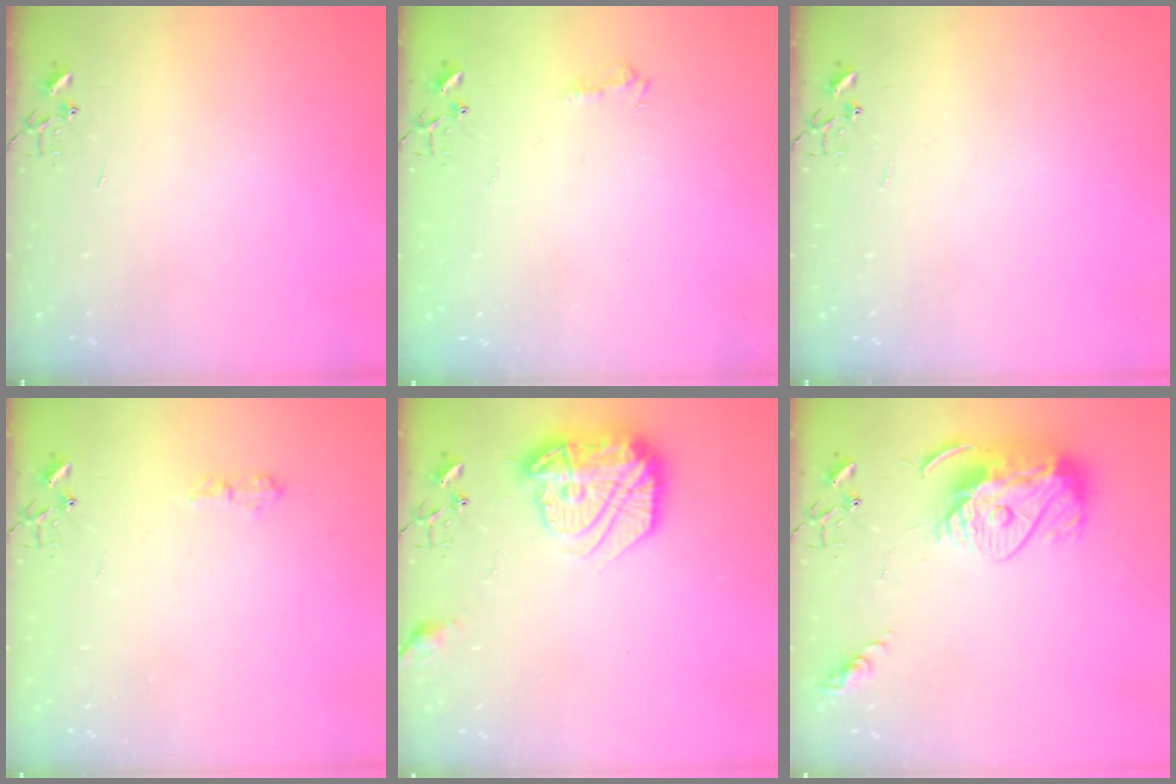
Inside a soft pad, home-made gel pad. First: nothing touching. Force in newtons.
{"total": 7.3, "press": 7.2, "slide": 0.8}
{"total": 0.0}
{"total": 5.4, "press": 5.4, "slide": 0.7}
{"total": 18.4, "press": 18.3, "slide": 1.4}
{"total": 14.0, "press": 13.9, "slide": 1.4}